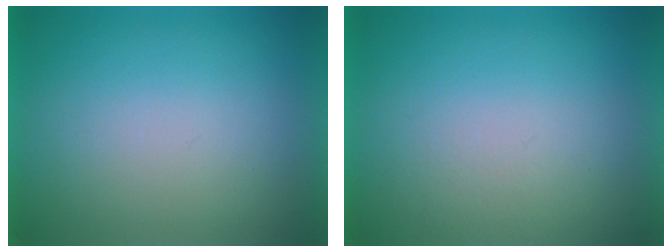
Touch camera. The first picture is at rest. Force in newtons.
{"total": 1.9}